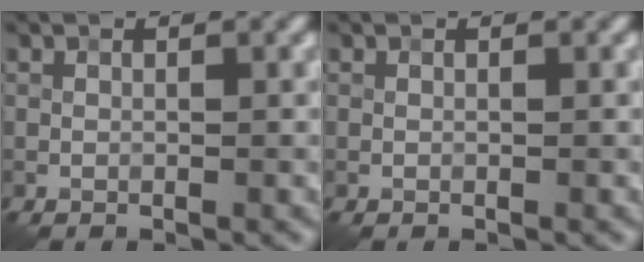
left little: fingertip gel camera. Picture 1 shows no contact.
{"total": 0.0}